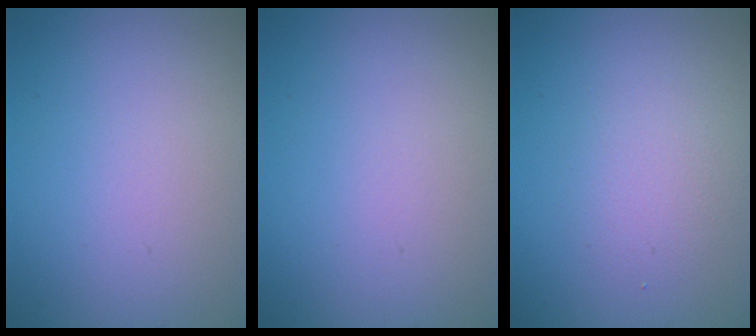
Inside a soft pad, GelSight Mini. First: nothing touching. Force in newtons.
{"total": 0.0}
{"total": 2.2, "press": 2.2, "slide": 0.0}